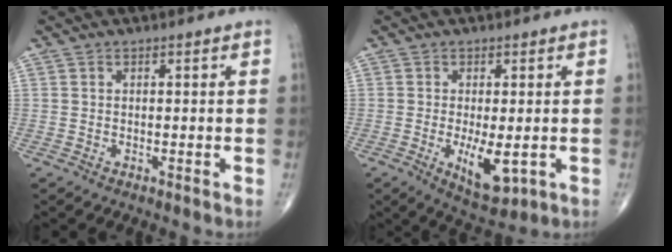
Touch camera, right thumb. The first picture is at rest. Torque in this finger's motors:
{"motor_torque": [2.35, 2.66, 0.75, -0.26, 0.26]}